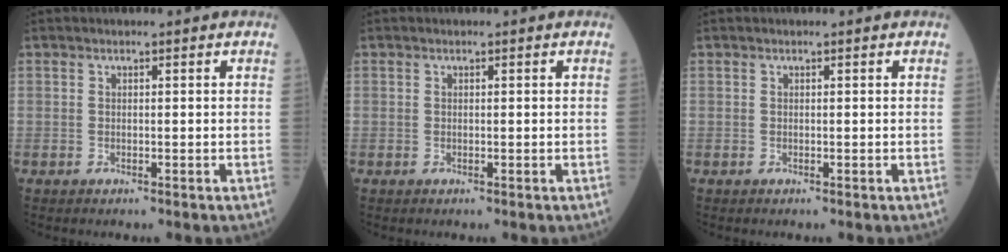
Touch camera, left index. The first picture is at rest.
{"total": 0.0}
{"total": 0.0}